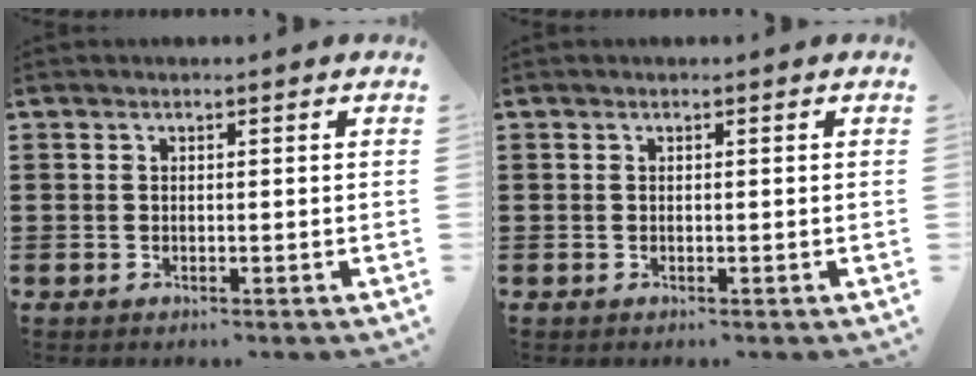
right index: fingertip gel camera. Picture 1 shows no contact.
{"total": 0.0}